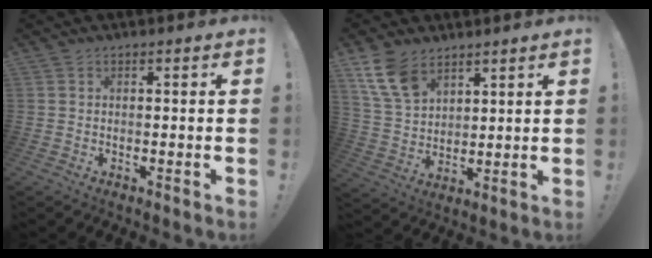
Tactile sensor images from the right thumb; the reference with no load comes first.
{"total": 11.4, "force": [7.3, 6.7, 5.7], "torque": [-0.114, -0.029, 0.146]}